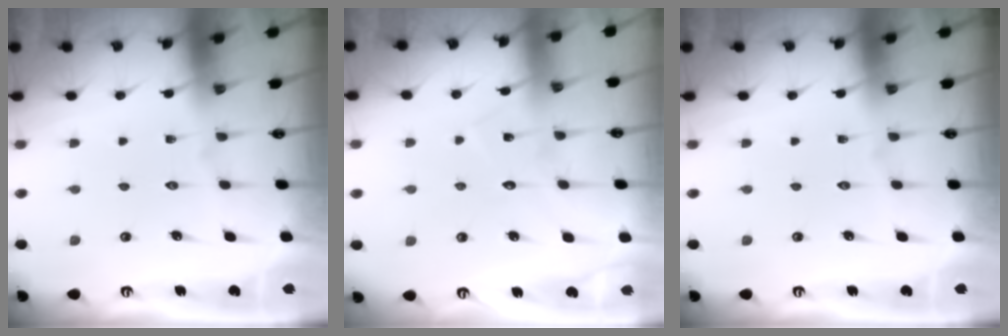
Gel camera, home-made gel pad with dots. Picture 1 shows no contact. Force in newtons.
{"total": 6.8, "press": 6.8, "slide": 0.4}
{"total": 0.0}